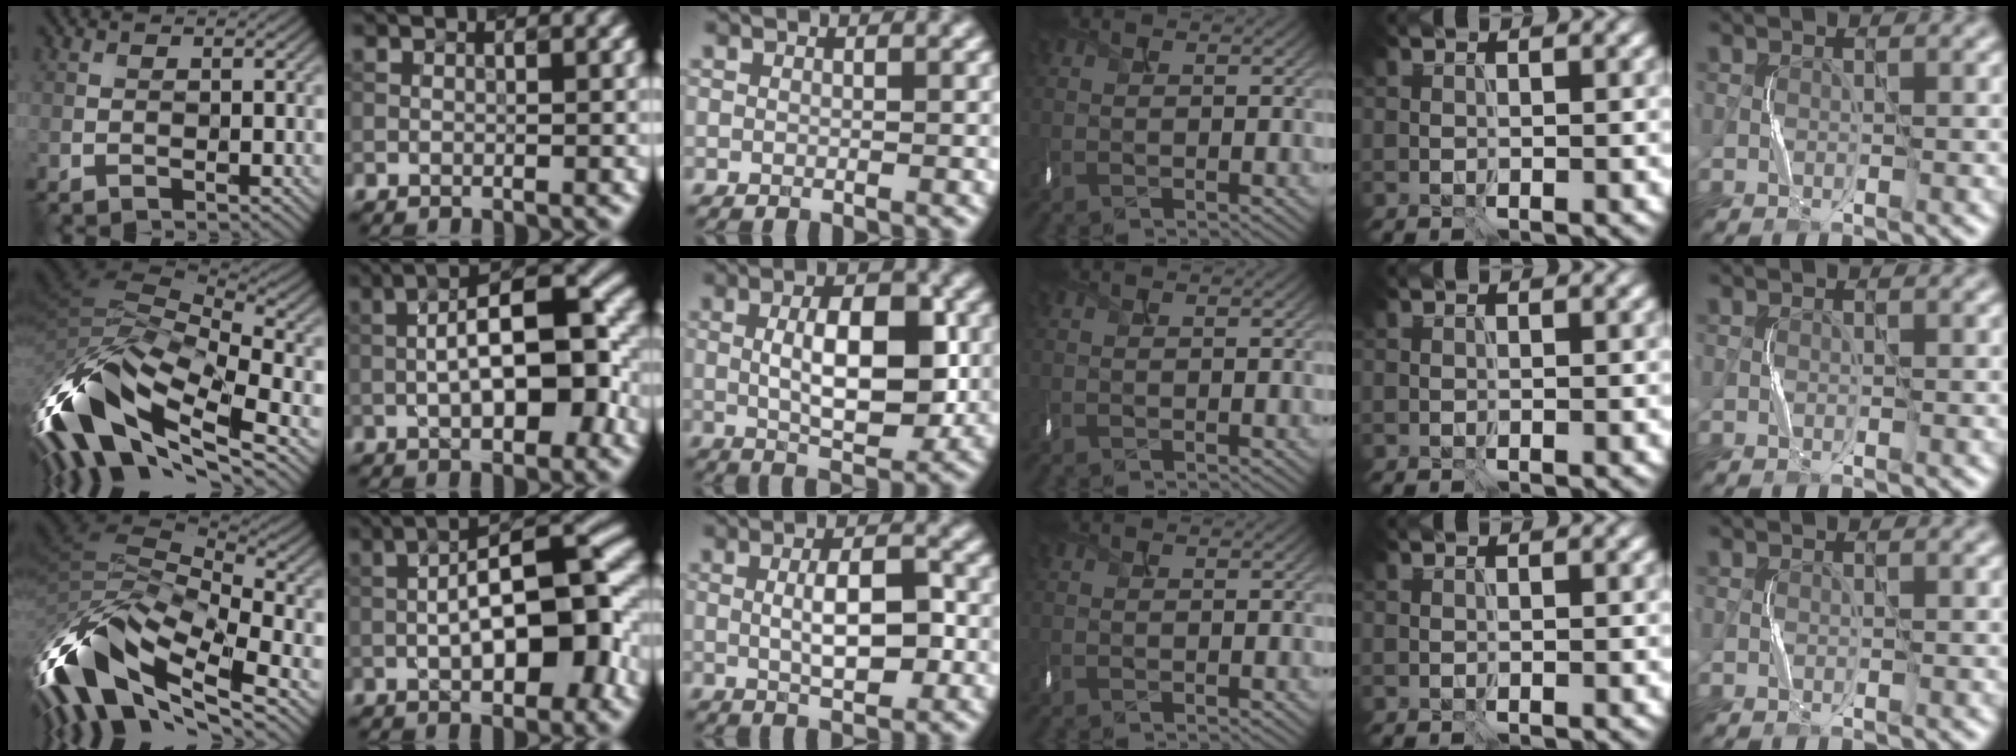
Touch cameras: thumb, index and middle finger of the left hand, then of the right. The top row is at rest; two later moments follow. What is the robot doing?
{"motion": "shake", "object": "box of matches"}